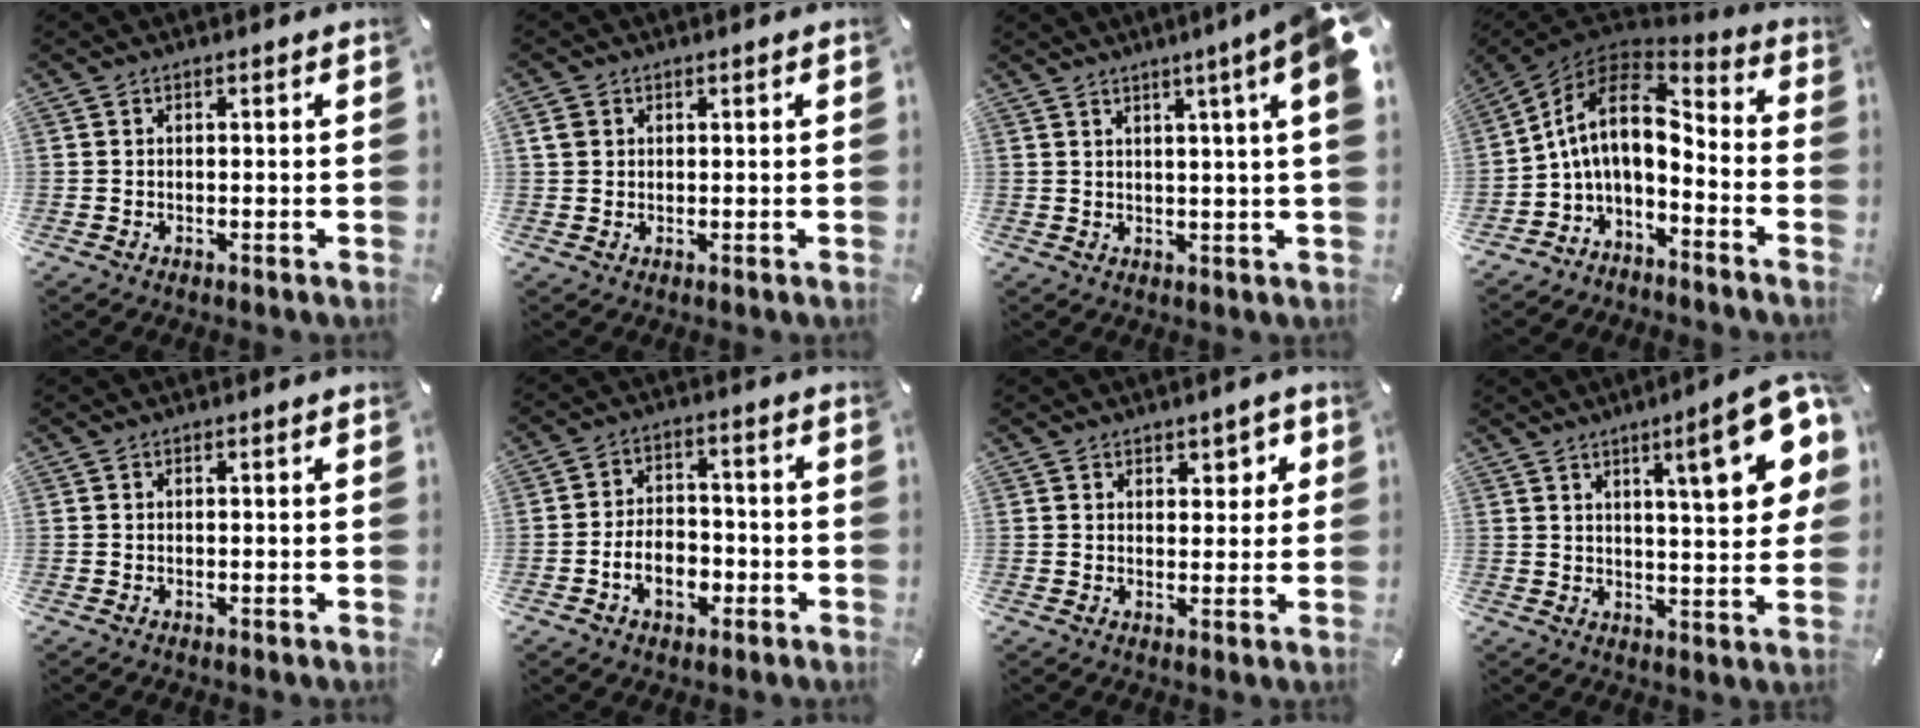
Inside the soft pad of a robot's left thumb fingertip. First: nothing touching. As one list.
[{"total": 2.0, "force": [0.6, 1.9, 0.3], "torque": [-0.009, 0.005, 0.010]}, {"total": 8.1, "force": [3.9, -0.3, 7.1], "torque": [-0.115, -0.019, 0.061]}, {"total": 12.4, "force": [1.2, 7.2, 10.1], "torque": [-0.214, -0.004, 0.018]}, {"total": 0.0}, {"total": 8.3, "force": [-3.0, 5.9, 5.0], "torque": [-0.094, 0.014, -0.056]}, {"total": 3.1, "force": [1.4, 2.6, 1.0], "torque": [0.007, -0.006, 0.017]}, {"total": 17.1, "force": [7.5, 4.2, 14.8], "torque": [-0.203, -0.036, 0.107]}]